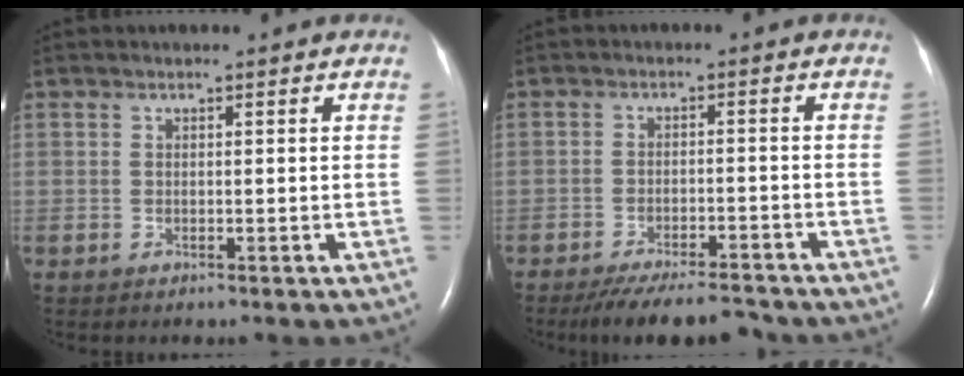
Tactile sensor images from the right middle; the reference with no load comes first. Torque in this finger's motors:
{"motor_torque": [0.11, -0.12, 0.09, 0.07]}